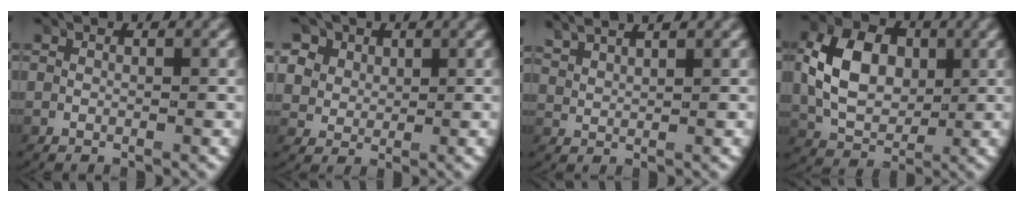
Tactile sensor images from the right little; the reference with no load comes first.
{"total": 6.0, "force": [2.4, 4.9, 2.4], "torque": [-0.058, -0.001, 0.040]}
{"total": 3.0, "force": [2.7, 0.9, 1.0], "torque": [-0.029, 0.007, 0.051]}
{"total": 7.3, "force": [0.7, 5.4, 4.9], "torque": [-0.099, -0.002, 0.011]}